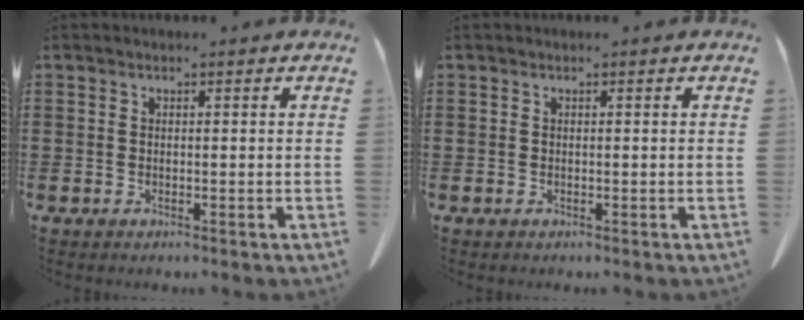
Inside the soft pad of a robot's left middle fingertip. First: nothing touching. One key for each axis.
{"total": 0.0}